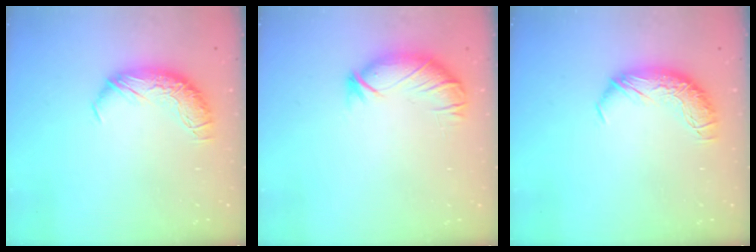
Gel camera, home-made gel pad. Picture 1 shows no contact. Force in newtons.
{"total": 2.7, "press": 2.6, "slide": 0.9}
{"total": 0.0}